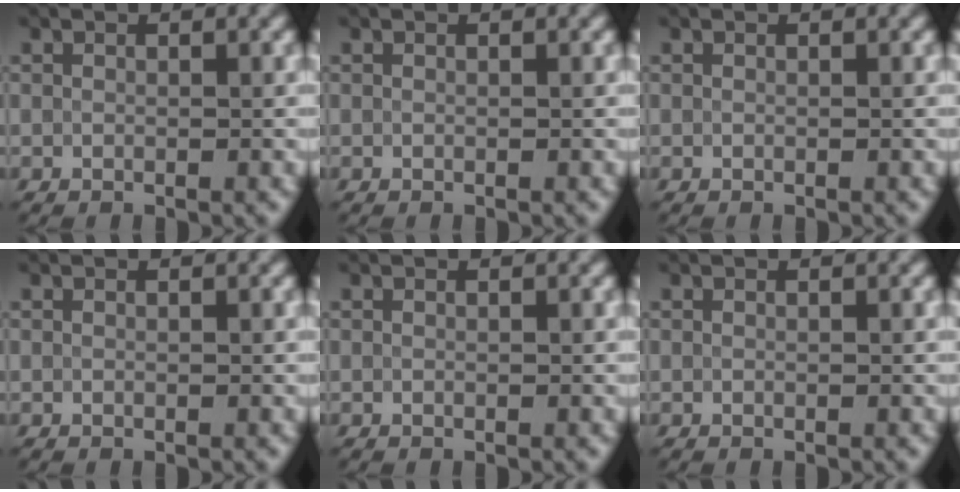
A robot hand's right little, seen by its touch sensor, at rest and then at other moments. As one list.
[{"total": 0.0}, {"total": 0.0}, {"total": 0.0}, {"total": 0.0}, {"total": 0.0}]